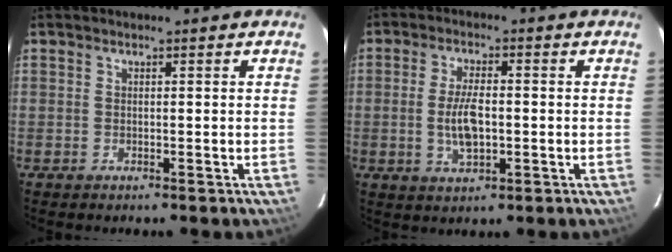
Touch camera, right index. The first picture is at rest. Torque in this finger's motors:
{"motor_torque": [0.00, 0.03, 0.03, 0.02]}